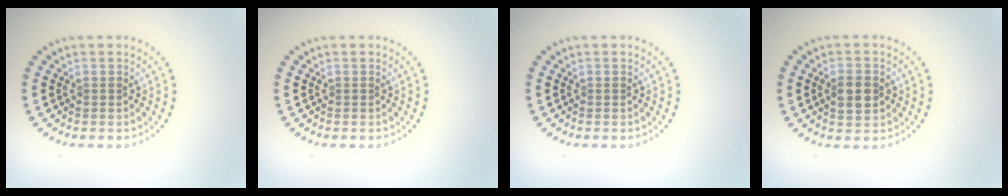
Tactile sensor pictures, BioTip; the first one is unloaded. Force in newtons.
{"total": 0.0}
{"total": 0.0}
{"total": 3.4, "press": 3.4, "slide": 0.1}